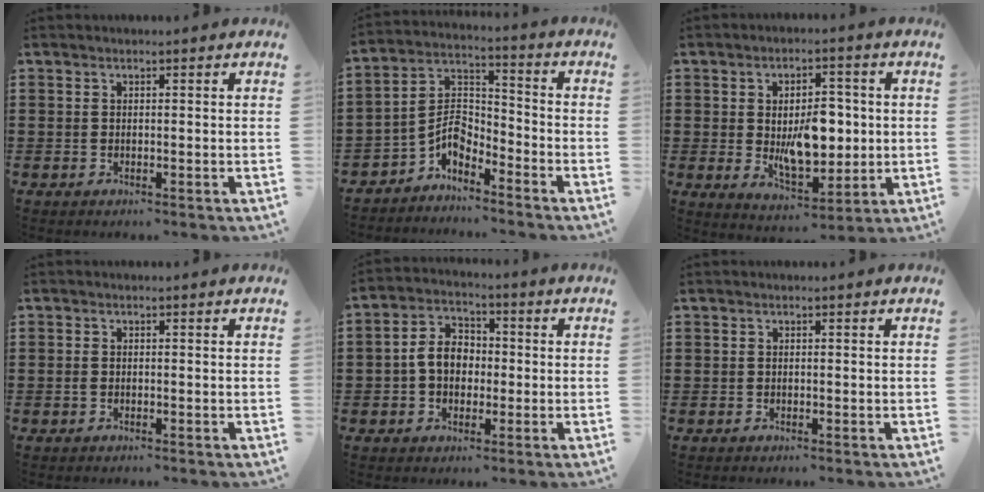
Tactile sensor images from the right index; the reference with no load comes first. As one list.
[{"total": 4.9, "force": [-3.4, 2.7, 2.3], "torque": [-0.065, -0.006, -0.077]}, {"total": 8.8, "force": [0.0, 4.9, 7.3], "torque": [-0.109, -0.002, -0.004]}, {"total": 0.7, "force": [-0.1, 0.3, 0.6], "torque": [-0.021, -0.004, -0.005]}, {"total": 5.9, "force": [-0.6, 4.3, 3.9], "torque": [-0.096, 0.010, -0.019]}, {"total": 0.0}]